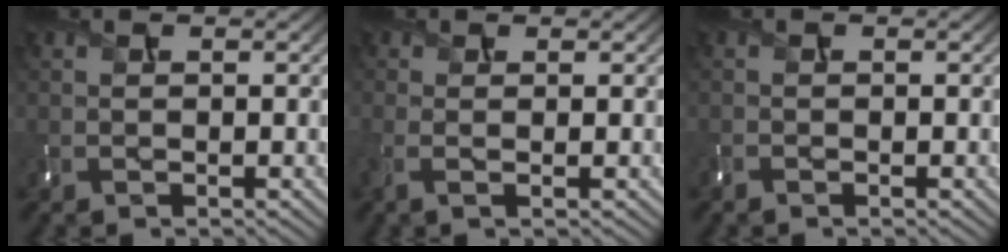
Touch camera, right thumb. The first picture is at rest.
{"total": 1.6, "force": [-0.3, 0.2, 1.6], "torque": [-0.040, -0.006, -0.009]}
{"total": 0.9, "force": [-0.9, 0.1, 0.1], "torque": [-0.004, -0.006, -0.020]}